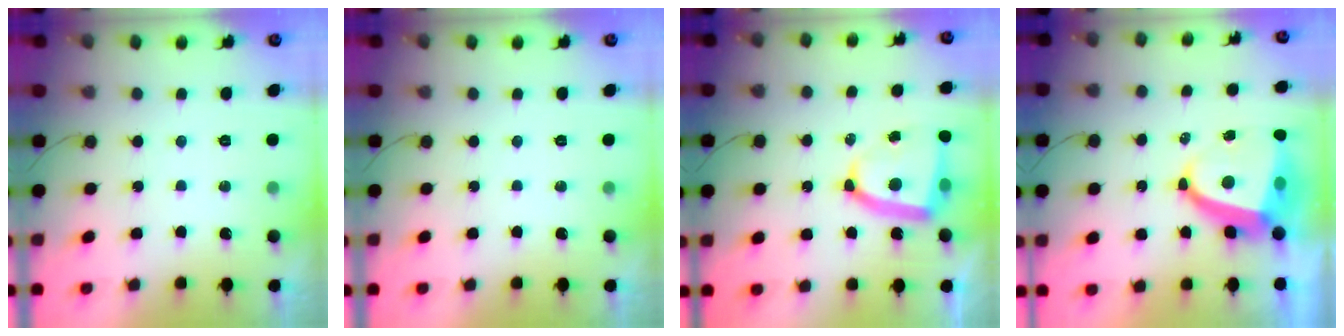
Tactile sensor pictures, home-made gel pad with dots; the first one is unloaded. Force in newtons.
{"total": 0.0}
{"total": 12.8, "press": 12.5, "slide": 2.3}
{"total": 9.4, "press": 9.3, "slide": 1.0}